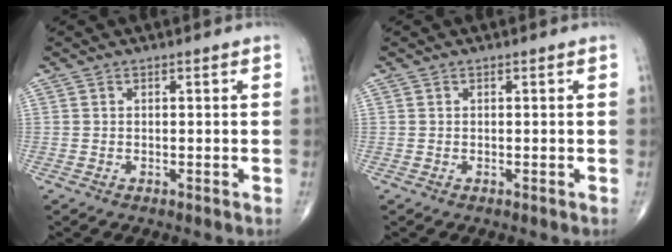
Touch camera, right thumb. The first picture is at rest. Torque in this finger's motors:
{"motor_torque": [0.00, 0.00, 0.00, 0.00, 0.00]}